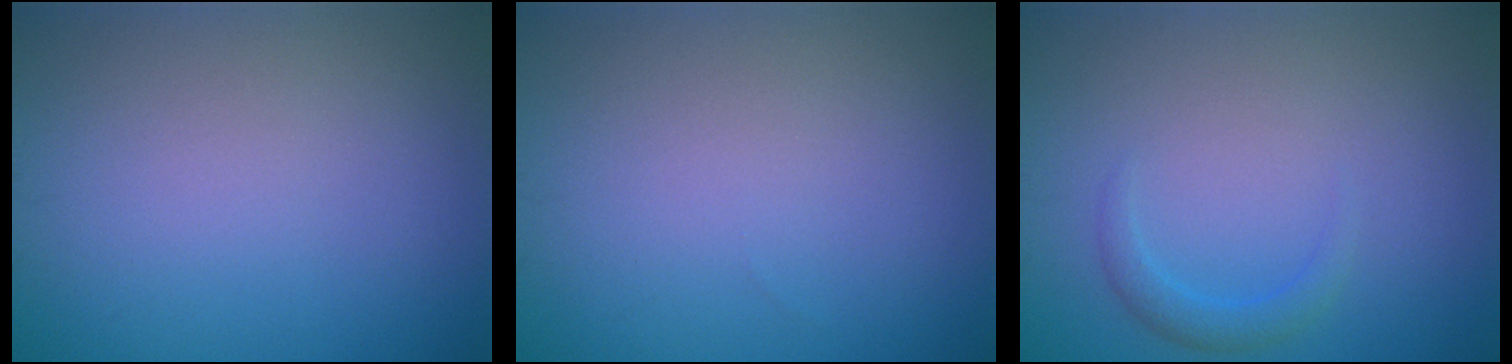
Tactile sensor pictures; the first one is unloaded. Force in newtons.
{"total": 0.0}
{"total": 1.5, "press": 1.5, "slide": 0.1}